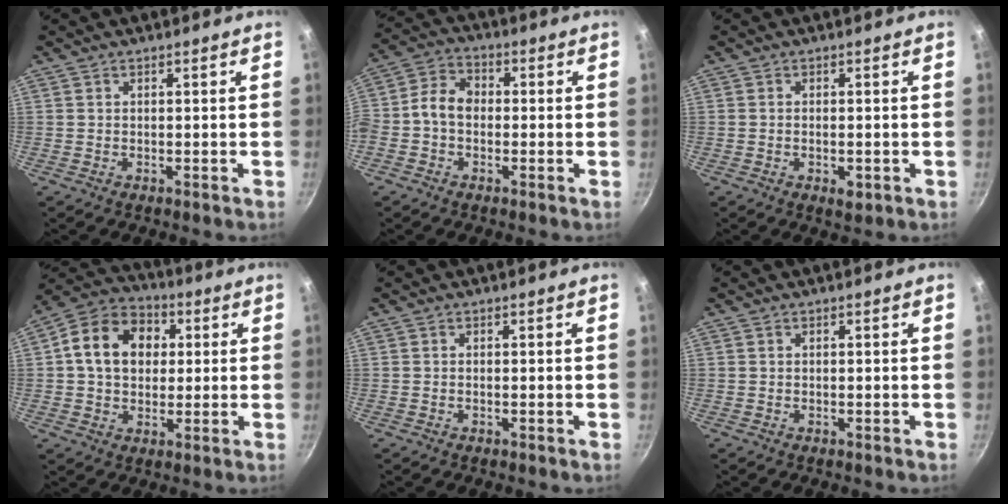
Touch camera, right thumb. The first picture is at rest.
{"total": 7.0, "force": [-0.9, 5.3, 4.5], "torque": [-0.073, 0.026, -0.036]}
{"total": 2.6, "force": [-0.9, 1.3, 2.1], "torque": [-0.036, -0.005, -0.015]}
{"total": 13.8, "force": [2.5, 10.8, 8.3], "torque": [-0.116, 0.021, 0.024]}
{"total": 0.0}
{"total": 0.0}